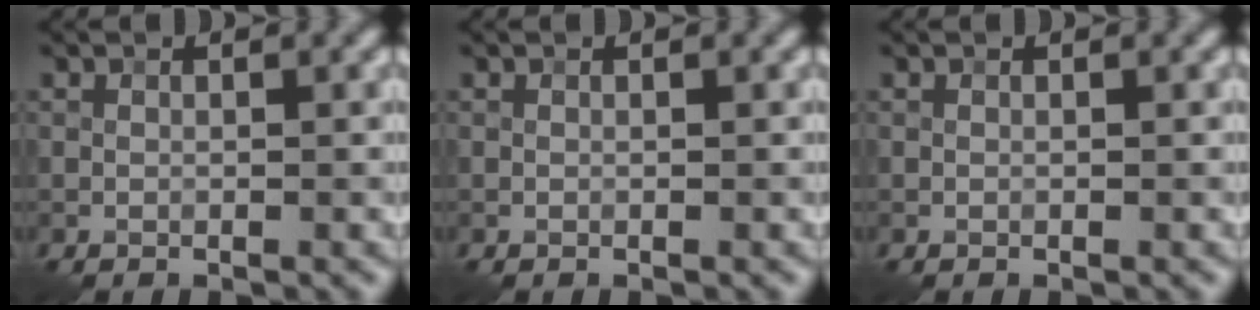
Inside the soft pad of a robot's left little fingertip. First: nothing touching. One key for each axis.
{"total": 0.0}
{"total": 0.0}